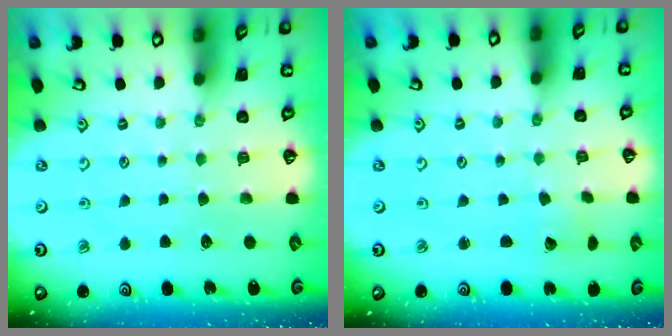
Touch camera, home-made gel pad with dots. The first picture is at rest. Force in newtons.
{"total": 2.4, "press": 2.4, "slide": 0.1}